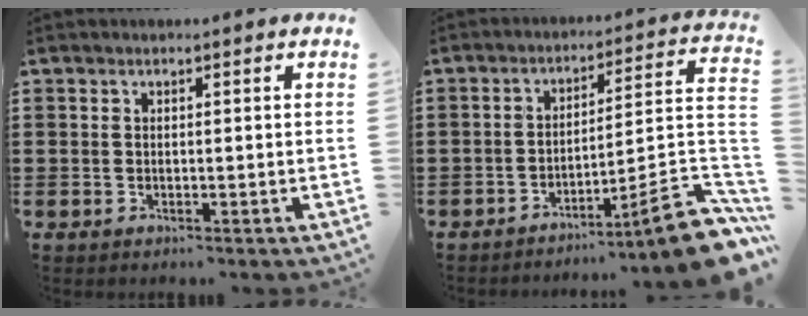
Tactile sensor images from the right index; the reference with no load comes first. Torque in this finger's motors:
{"motor_torque": [0.44, -0.34, 0.36, 0.06]}